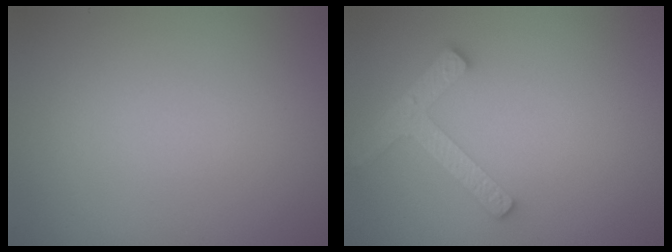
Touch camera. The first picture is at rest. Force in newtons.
{"total": 3.7, "press": 3.0, "slide": 2.1}